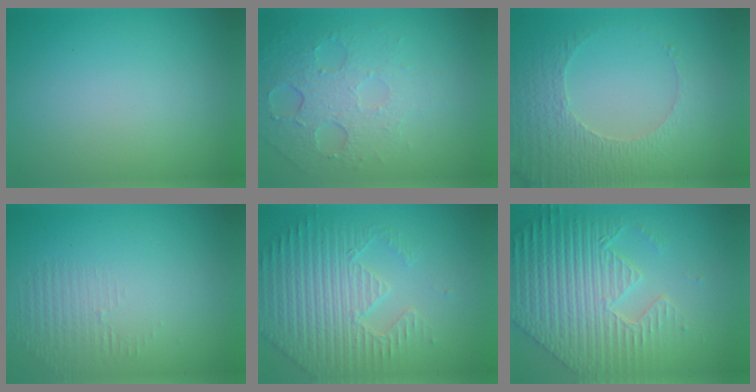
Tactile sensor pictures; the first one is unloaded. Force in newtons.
{"total": 5.2, "press": 3.3, "slide": 4.0}
{"total": 4.7, "press": 3.6, "slide": 3.0}
{"total": 1.4, "press": 0.1, "slide": 1.4}
{"total": 5.6, "press": 4.9, "slide": 2.8}
{"total": 9.0, "press": 6.5, "slide": 6.3}